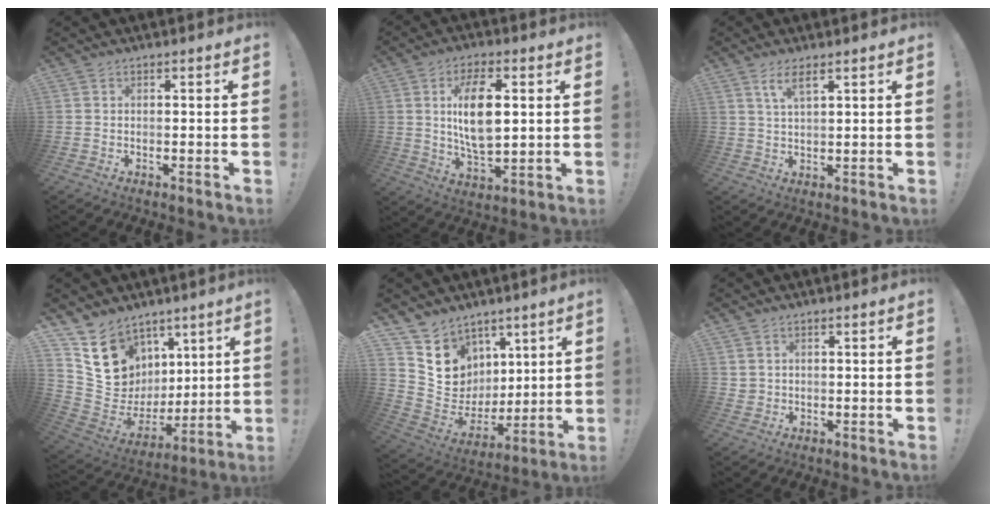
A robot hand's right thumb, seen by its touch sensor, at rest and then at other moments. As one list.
[{"total": 13.3, "force": [2.5, 6.6, 11.3], "torque": [-0.200, -0.004, 0.037]}, {"total": 5.1, "force": [3.1, 1.3, 3.8], "torque": [-0.069, -0.009, 0.051]}, {"total": 16.1, "force": [9.4, 12.1, 4.9], "torque": [-0.070, -0.071, 0.196]}, {"total": 11.4, "force": [7.1, 8.8, 1.3], "torque": [-0.018, -0.081, 0.150]}, {"total": 2.1, "force": [1.2, 1.6, 0.6], "torque": [-0.010, -0.004, 0.023]}]